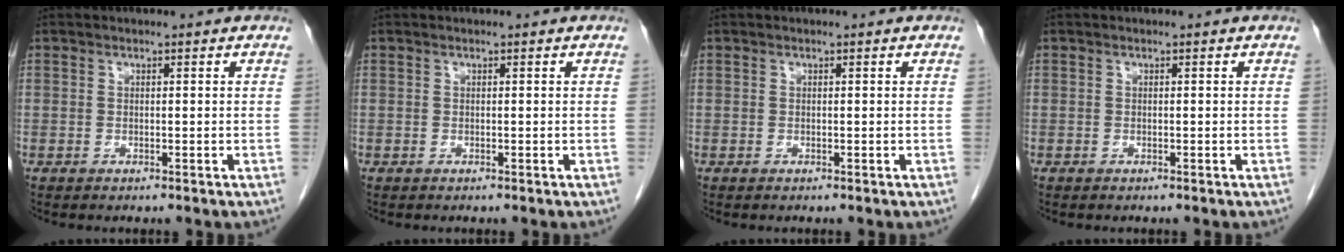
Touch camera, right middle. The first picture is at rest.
{"total": 0.0}
{"total": 0.0}
{"total": 0.0}